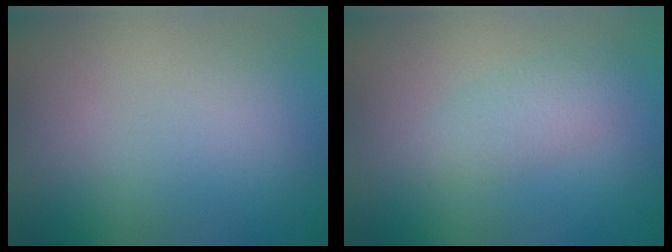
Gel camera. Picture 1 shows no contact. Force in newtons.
{"total": 2.0, "press": 2.0, "slide": 0.2}